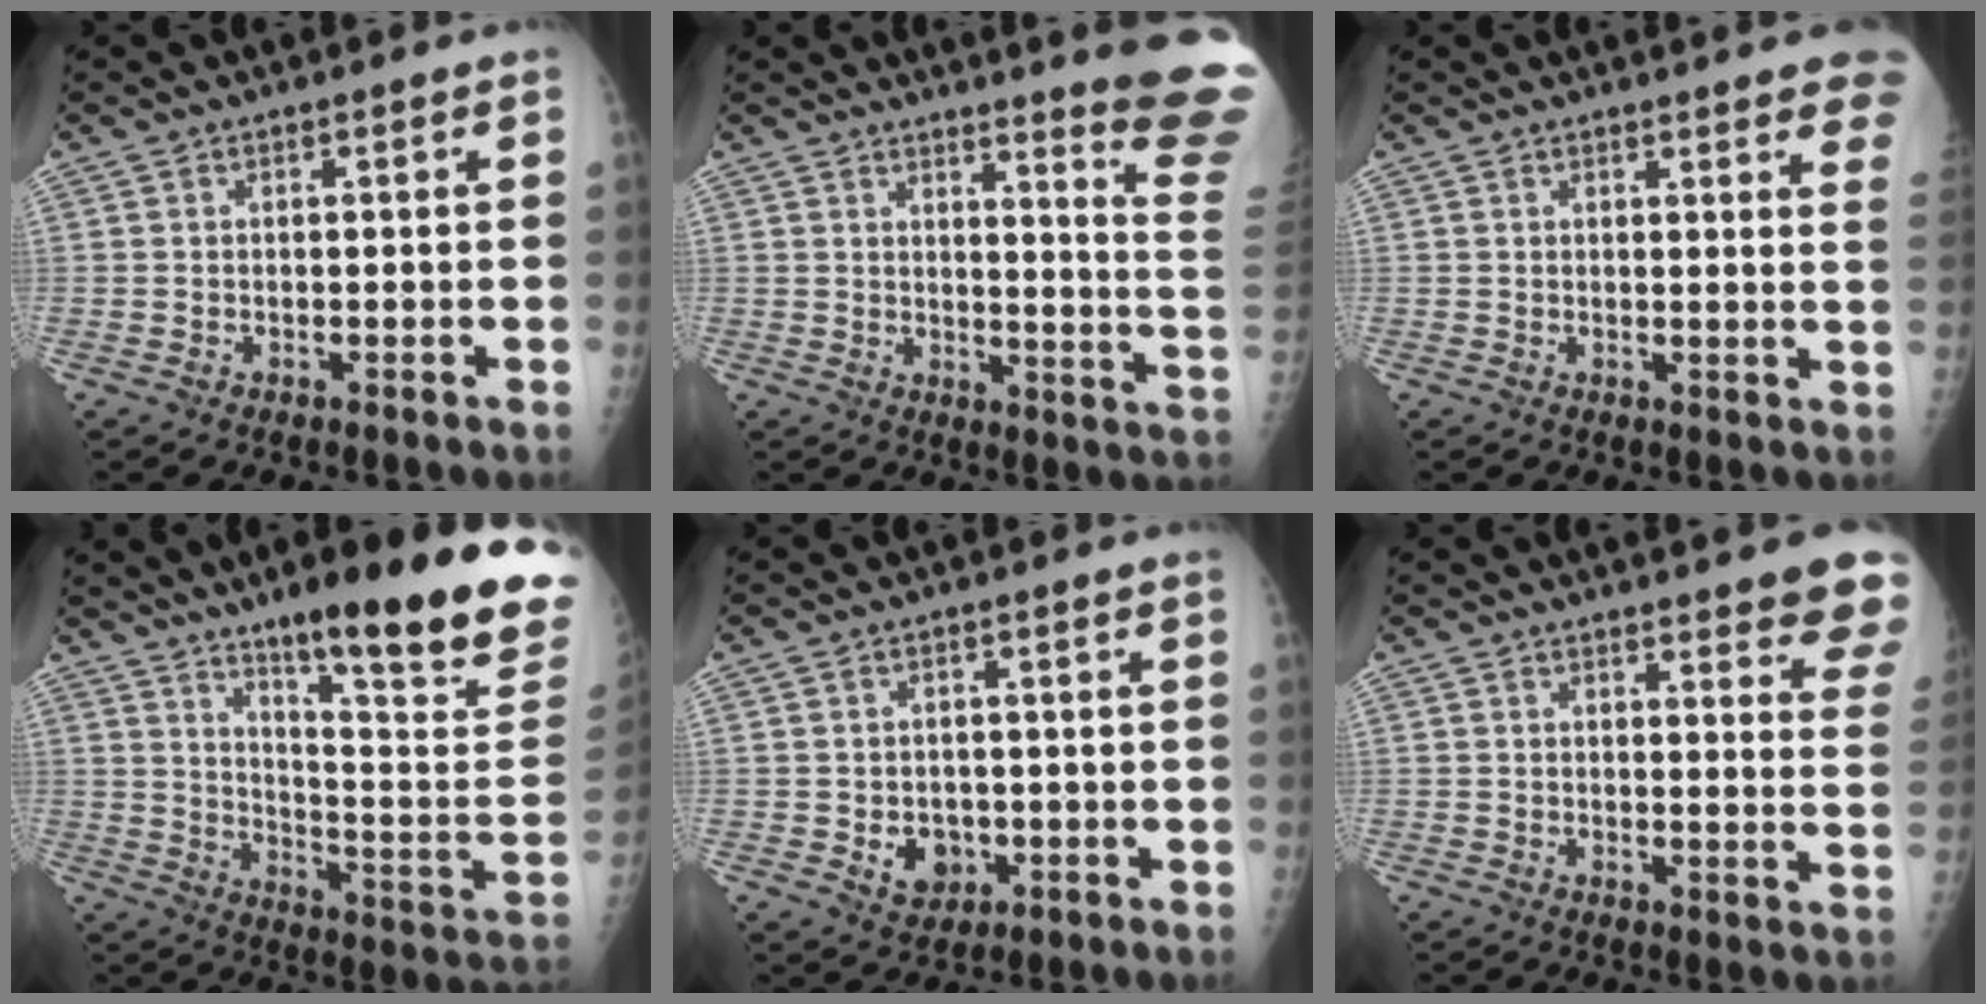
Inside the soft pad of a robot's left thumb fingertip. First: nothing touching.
{"total": 17.1, "force": [15.0, -0.7, 8.3], "torque": [-0.089, -0.176, 0.164]}
{"total": 10.5, "force": [8.1, 1.8, 6.4], "torque": [-0.054, -0.025, 0.077]}
{"total": 26.3, "force": [17.0, 3.9, 19.7], "torque": [-0.246, -0.083, 0.249]}
{"total": 4.9, "force": [-1.1, 4.1, 2.5], "torque": [-0.016, 0.004, -0.006]}
{"total": 12.2, "force": [9.9, 2.4, 6.6], "torque": [-0.043, -0.046, 0.099]}